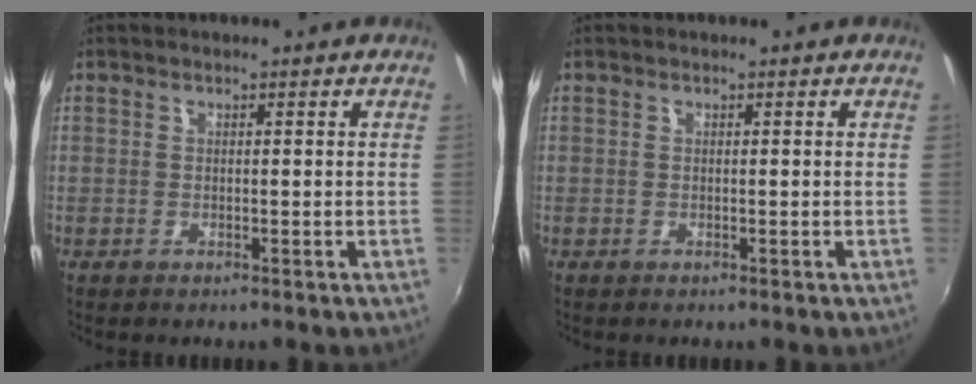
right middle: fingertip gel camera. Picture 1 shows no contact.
{"total": 0.0}